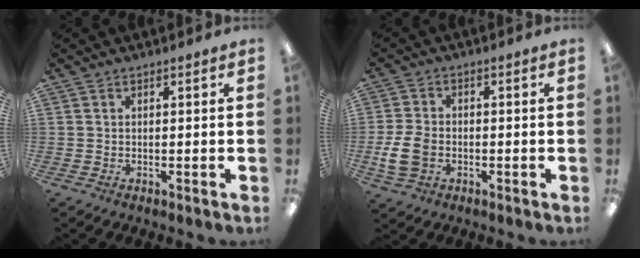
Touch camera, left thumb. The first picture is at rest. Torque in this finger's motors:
{"motor_torque": [-0.19, 1.16, 0.98, -0.20, 0.31]}